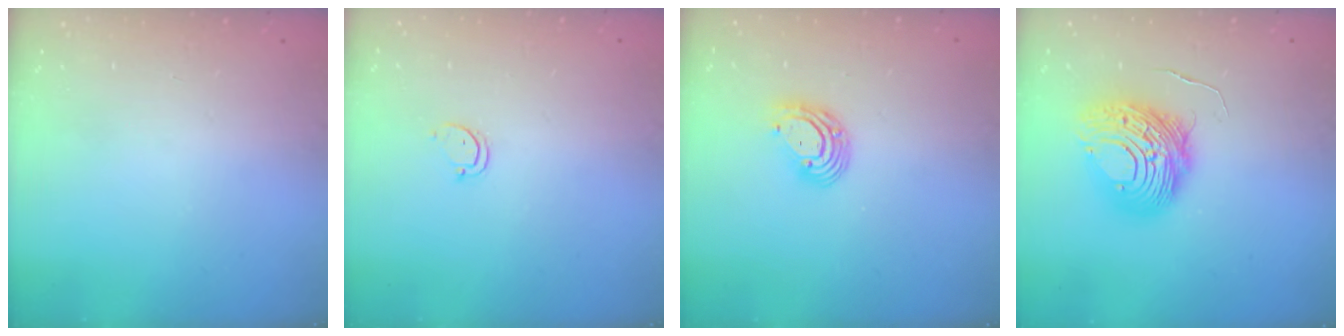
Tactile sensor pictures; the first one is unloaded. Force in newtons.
{"total": 2.5, "press": 2.5, "slide": 0.3}
{"total": 8.8, "press": 8.6, "slide": 1.7}
{"total": 13.2, "press": 13.2, "slide": 1.3}